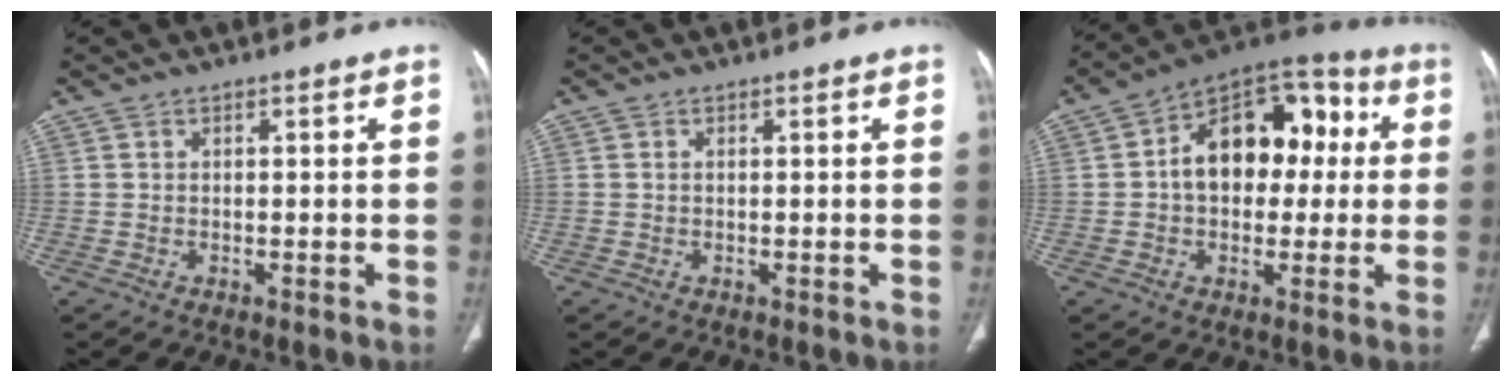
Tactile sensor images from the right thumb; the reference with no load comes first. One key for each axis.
{"total": 0.0}
{"total": 17.7, "fx": 2.0, "fy": 11.6, "fz": 13.2, "tx": -0.152, "ty": 0.043, "tz": 0.022}